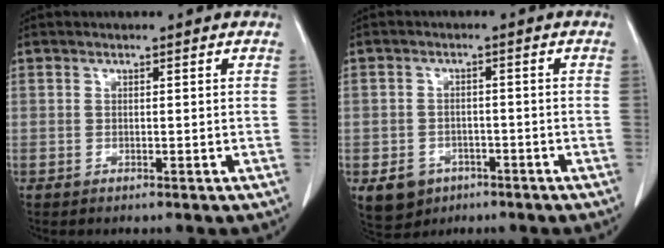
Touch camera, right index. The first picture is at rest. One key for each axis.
{"total": 5.3, "fx": -2.6, "fy": 4.4, "fz": 1.4, "tx": -0.024, "ty": 0.005, "tz": -0.029}